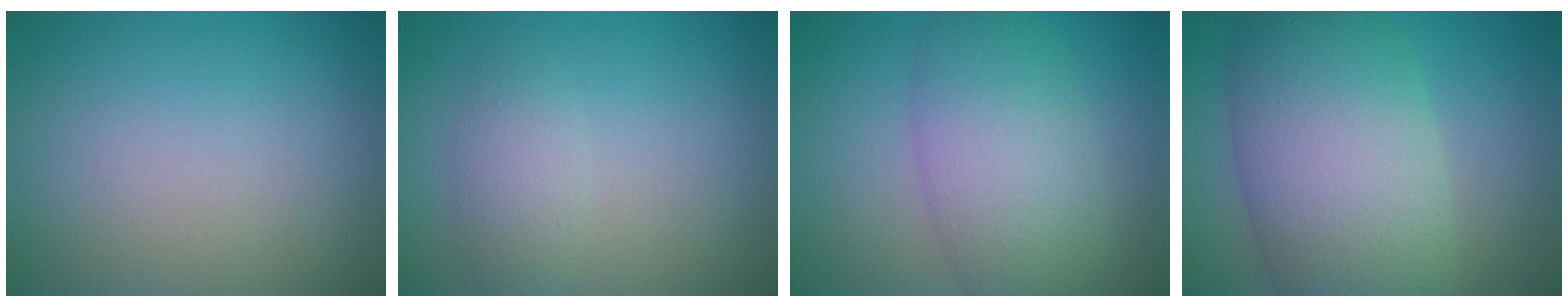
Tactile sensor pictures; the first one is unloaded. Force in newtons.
{"total": 2.2, "press": 2.2, "slide": 0.1}
{"total": 6.9, "press": 6.9, "slide": 0.5}
{"total": 11.8, "press": 11.8, "slide": 0.5}